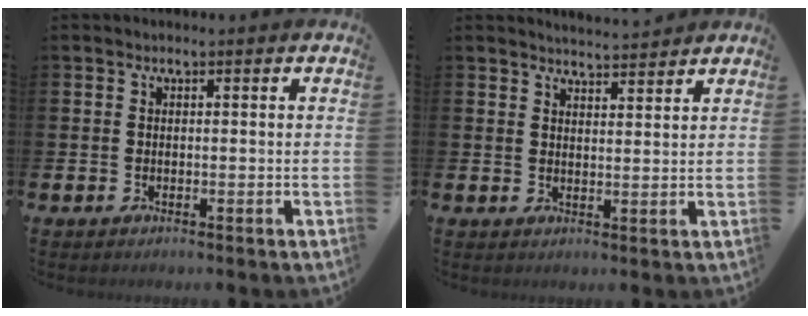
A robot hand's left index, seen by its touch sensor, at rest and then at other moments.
{"total": 3.9, "force": [3.9, 0.0, 0.0], "torque": [-0.007, -0.022, 0.071]}